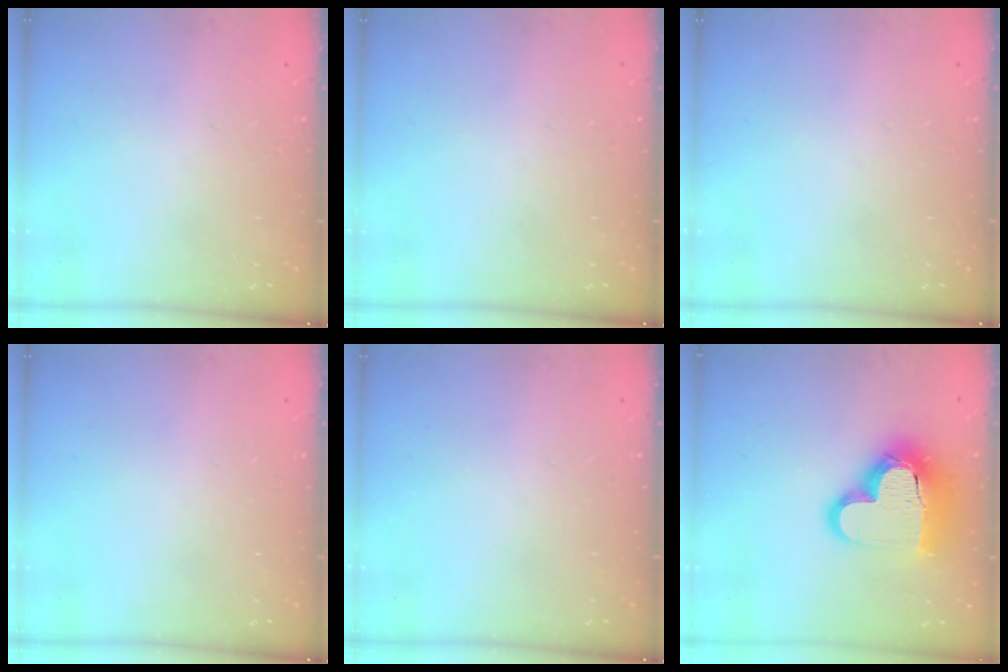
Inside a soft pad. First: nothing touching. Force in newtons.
{"total": 0.0}
{"total": 0.0}
{"total": 0.0}
{"total": 0.0}
{"total": 20.1, "press": 20.1, "slide": 1.7}